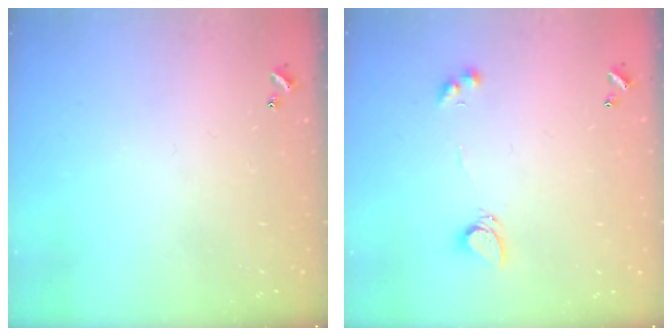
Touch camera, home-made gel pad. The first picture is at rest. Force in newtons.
{"total": 4.4, "press": 4.3, "slide": 0.3}